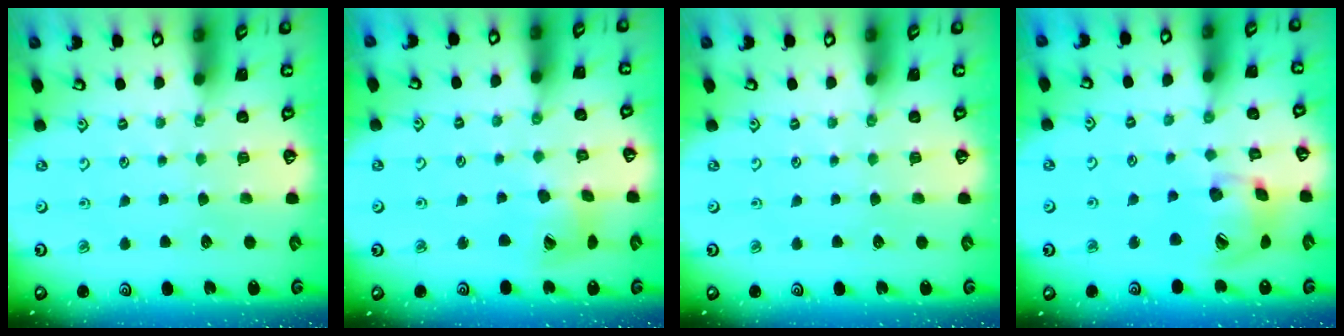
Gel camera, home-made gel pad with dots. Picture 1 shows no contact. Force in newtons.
{"total": 11.7, "press": 11.6, "slide": 1.6}
{"total": 0.0}
{"total": 20.0, "press": 19.7, "slide": 2.9}